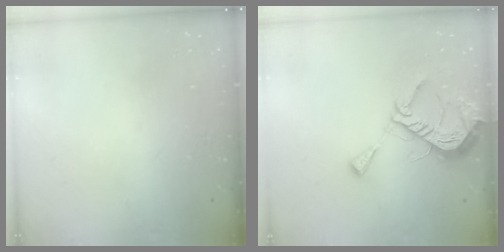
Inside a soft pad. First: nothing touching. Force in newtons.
{"total": 12.8, "press": 12.7, "slide": 1.2}